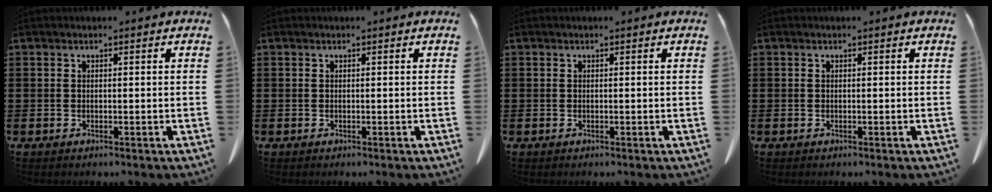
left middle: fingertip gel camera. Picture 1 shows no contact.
{"total": 0.0}
{"total": 0.0}
{"total": 0.0}